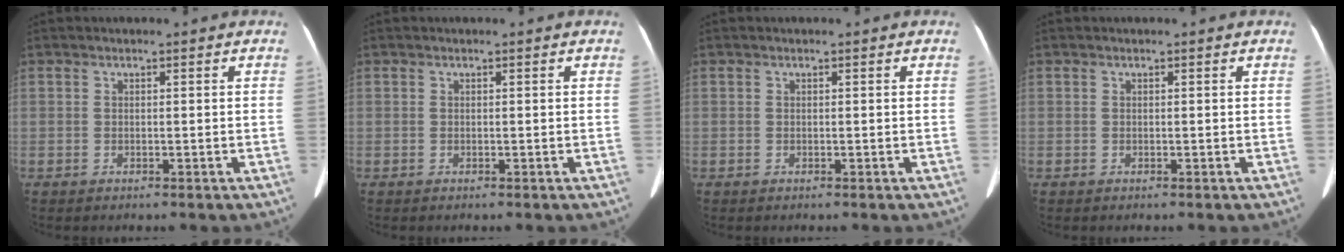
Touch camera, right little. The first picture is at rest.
{"total": 0.0}
{"total": 0.0}
{"total": 0.0}